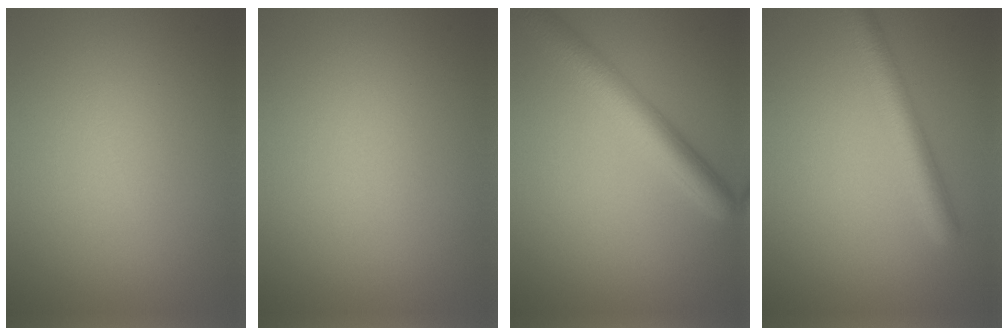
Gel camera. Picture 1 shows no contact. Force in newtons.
{"total": 0.0}
{"total": 4.9, "press": 4.9, "slide": 0.2}
{"total": 3.6, "press": 3.6, "slide": 0.1}